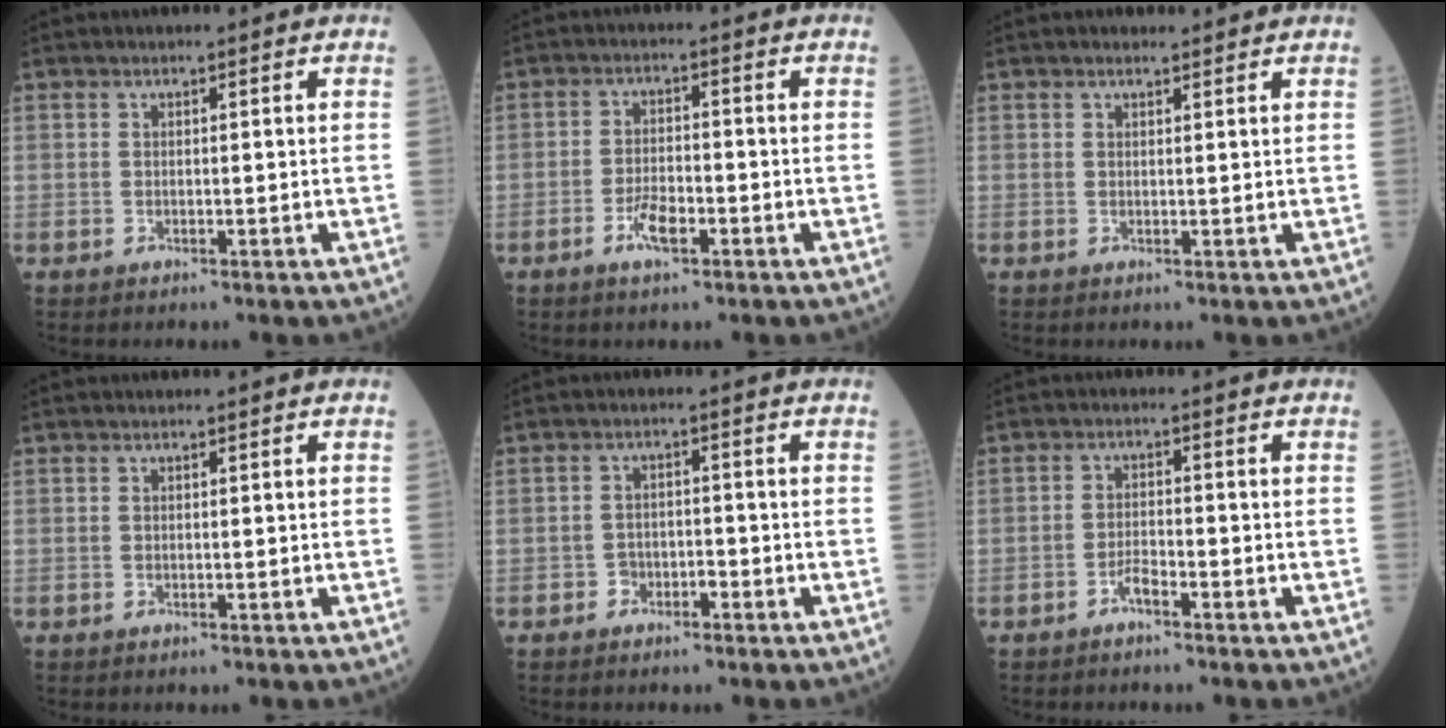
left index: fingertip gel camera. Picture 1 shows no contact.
{"total": 4.0, "force": [-2.1, 1.2, 3.1], "torque": [-0.064, 0.002, -0.042]}
{"total": 1.2, "force": [1.2, 0.4, 0.2], "torque": [-0.012, 0.007, 0.017]}
{"total": 0.0}
{"total": 2.0, "force": [-1.4, 1.4, 0.7], "torque": [-0.008, 0.006, -0.025]}
{"total": 2.1, "force": [-1.6, 0.3, 1.3], "torque": [-0.028, 0.000, -0.031]}